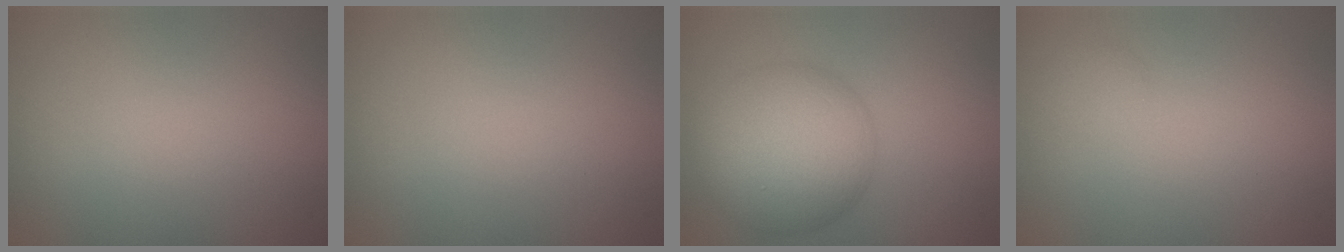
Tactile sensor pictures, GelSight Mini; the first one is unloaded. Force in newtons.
{"total": 0.0}
{"total": 8.7, "press": 8.7, "slide": 0.2}
{"total": 0.7, "press": 0.7, "slide": 0.0}